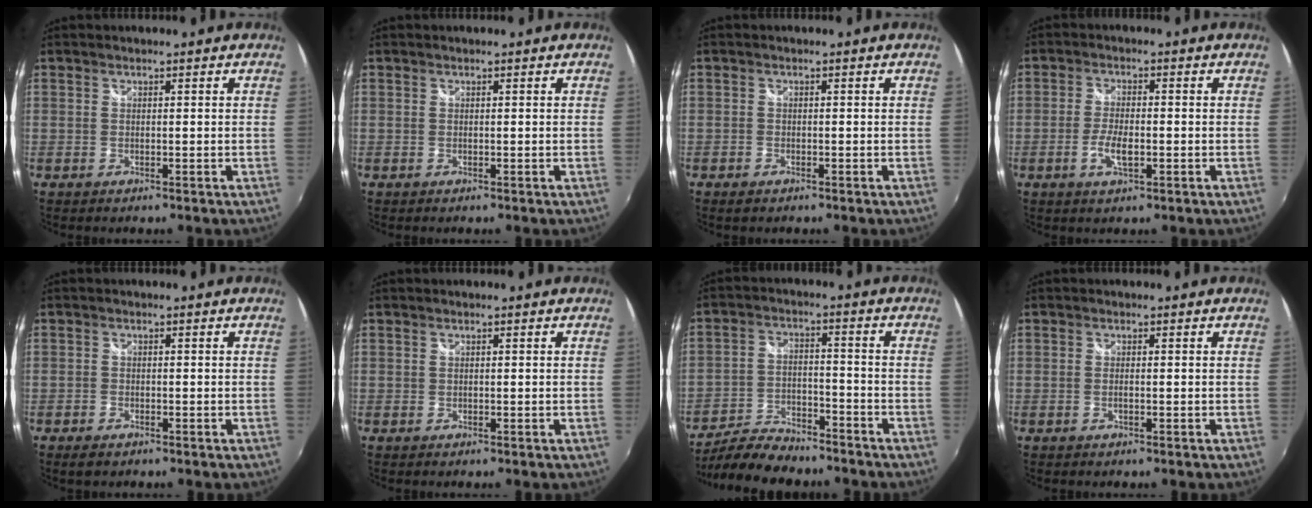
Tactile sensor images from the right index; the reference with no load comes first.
{"total": 0.0}
{"total": 1.3, "force": [-1.0, 0.8, 0.4], "torque": [-0.012, -0.003, -0.019]}
{"total": 4.6, "force": [-1.5, 1.6, 4.1], "torque": [-0.088, -0.003, -0.030]}
{"total": 2.2, "force": [-1.6, 1.2, 1.0], "torque": [-0.027, -0.005, -0.031]}
{"total": 0.0}
{"total": 12.8, "force": [-11.1, 3.9, 5.1], "torque": [-0.125, -0.011, -0.186]}
{"total": 0.8, "force": [-0.2, 0.2, 0.7], "torque": [-0.017, 0.000, -0.005]}